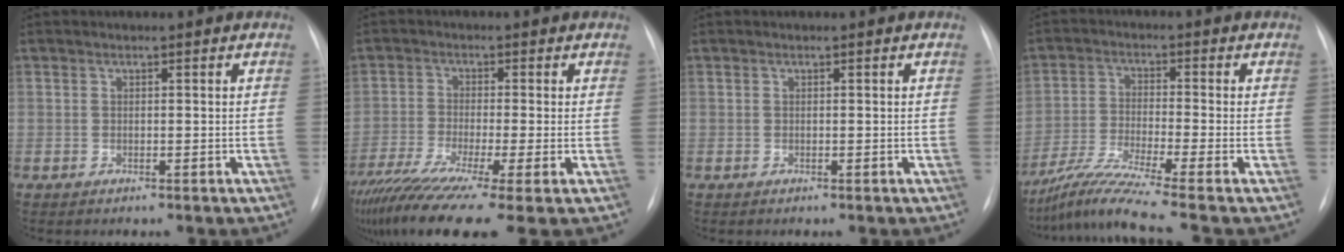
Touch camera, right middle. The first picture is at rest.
{"total": 14.6, "force": [-10.0, 0.5, 10.6], "torque": [-0.197, -0.042, -0.167]}
{"total": 0.0}
{"total": 10.1, "force": [-8.2, -2.4, 5.3], "torque": [-0.106, -0.031, -0.149]}